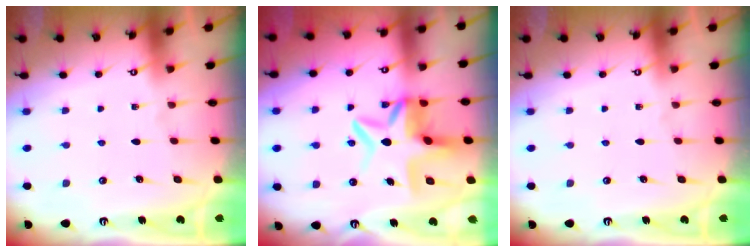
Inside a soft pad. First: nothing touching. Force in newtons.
{"total": 10.0, "press": 9.6, "slide": 2.8}
{"total": 0.0}